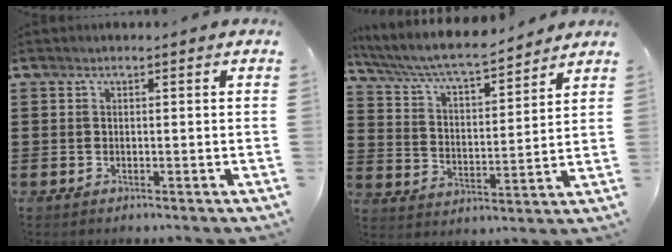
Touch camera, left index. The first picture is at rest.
{"total": 6.8, "force": [6.1, 0.6, 2.8], "torque": [-0.080, -0.036, 0.102]}